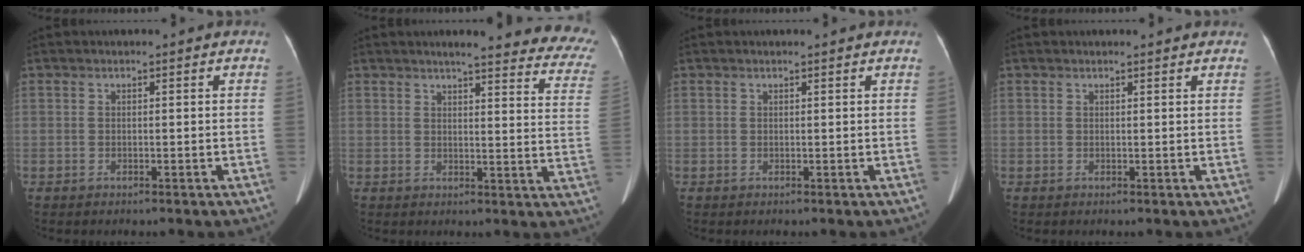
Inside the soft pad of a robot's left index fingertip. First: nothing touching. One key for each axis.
{"total": 20.6, "fx": 18.3, "fy": 2.3, "fz": 9.1, "tx": -0.094, "ty": -0.059, "tz": 0.187}
{"total": 1.1, "fx": 1.1, "fy": 0.0, "fz": 0.3, "tx": -0.012, "ty": 0.006, "tz": 0.015}
{"total": 2.3, "fx": 2.2, "fy": 0.2, "fz": 0.7, "tx": -0.014, "ty": 0.009, "tz": 0.024}